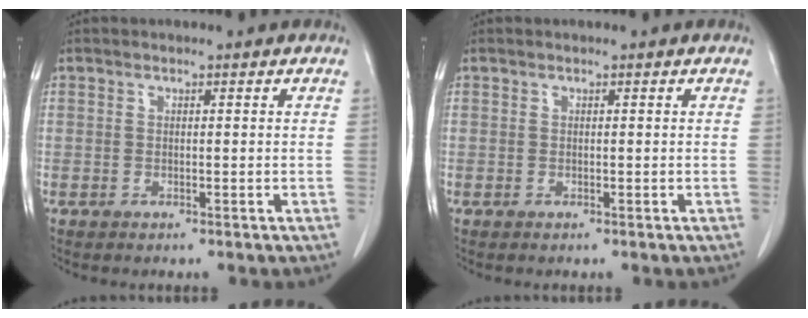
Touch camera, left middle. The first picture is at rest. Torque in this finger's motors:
{"motor_torque": [0.14, -0.13, 0.01, -0.01]}